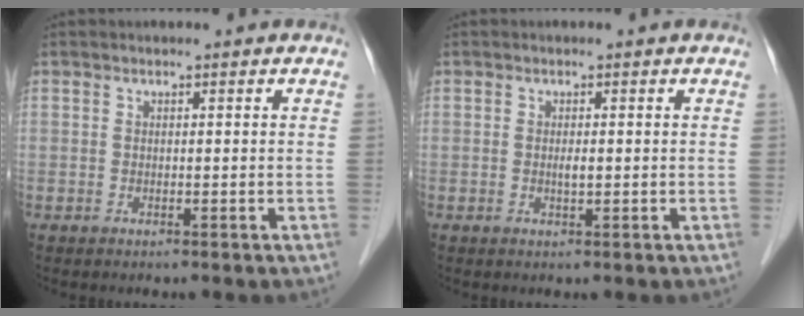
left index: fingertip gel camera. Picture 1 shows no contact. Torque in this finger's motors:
{"motor_torque": [0.08, 0.07, 0.01, 0.00]}